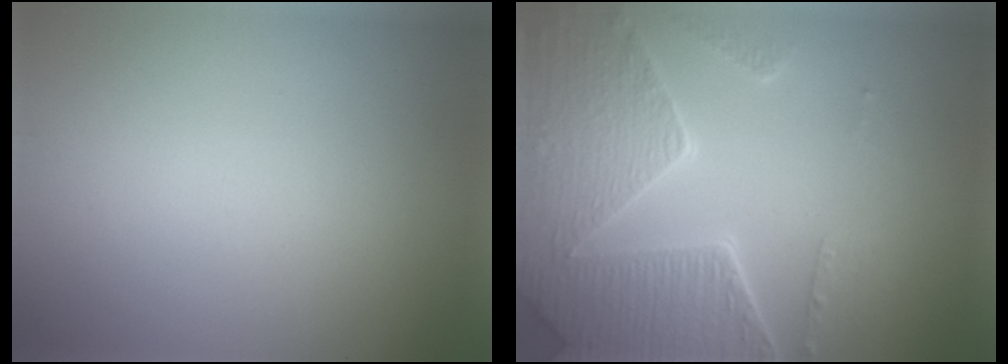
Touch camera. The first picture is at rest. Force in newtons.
{"total": 8.3, "press": 5.9, "slide": 5.8}